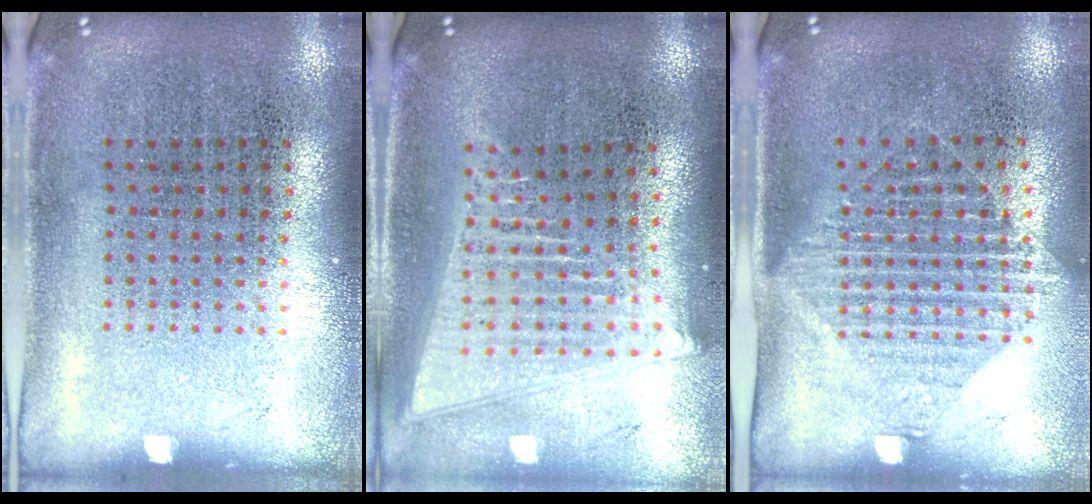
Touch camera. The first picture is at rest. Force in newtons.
{"total": 2.1, "press": 1.8, "slide": 1.1}
{"total": 1.5, "press": 1.2, "slide": 0.9}